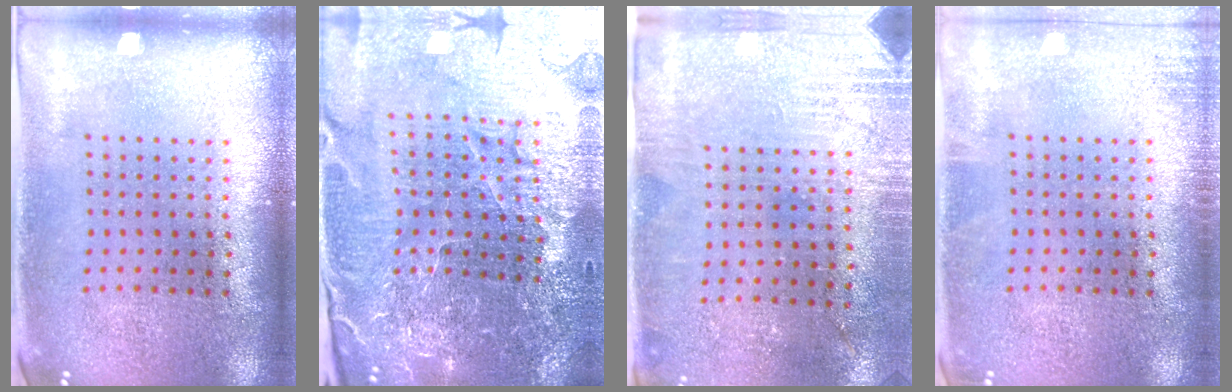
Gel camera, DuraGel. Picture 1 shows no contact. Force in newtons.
{"total": 5.5, "press": 5.2, "slide": 1.9}
{"total": 2.9, "press": 2.7, "slide": 1.1}
{"total": 1.2, "press": 1.1, "slide": 0.2}